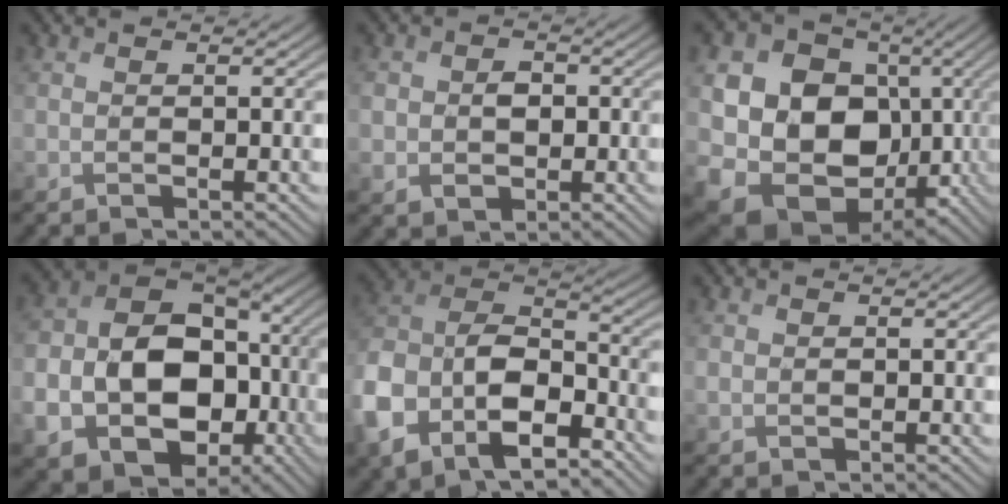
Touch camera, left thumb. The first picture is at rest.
{"total": 4.1, "force": [-0.1, 3.4, 2.3], "torque": [-0.054, -0.005, -0.002]}
{"total": 17.0, "force": [-0.5, 13.9, 9.7], "torque": [-0.211, -0.034, 0.013]}
{"total": 17.1, "force": [-3.8, 12.5, 11.1], "torque": [-0.222, -0.031, -0.054]}
{"total": 16.0, "force": [-8.0, 10.1, 9.5], "torque": [-0.250, -0.058, -0.150]}
{"total": 0.9, "force": [0.1, 0.8, 0.4], "torque": [-0.012, -0.002, 0.004]}